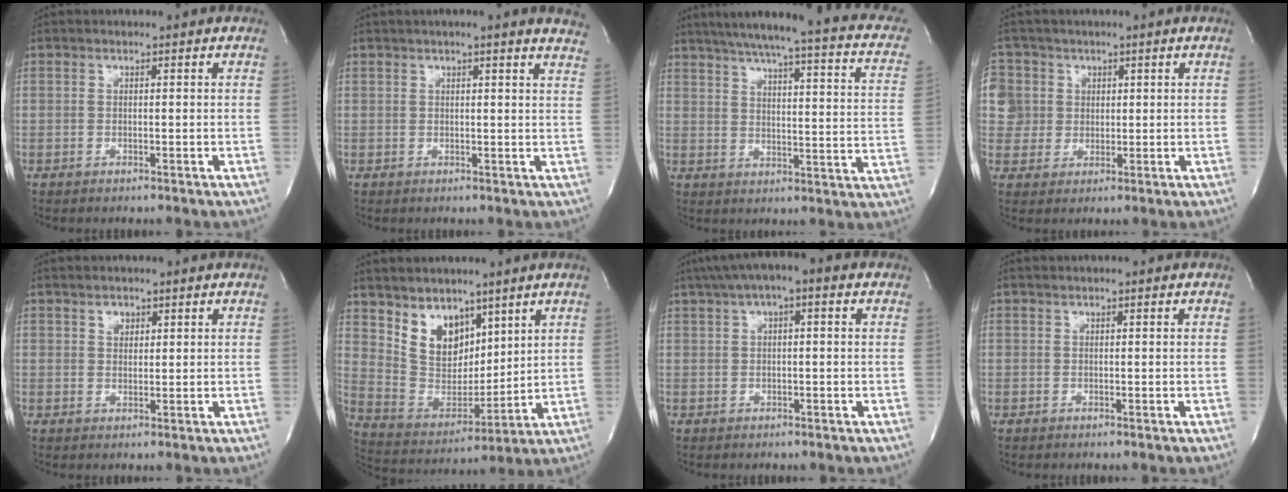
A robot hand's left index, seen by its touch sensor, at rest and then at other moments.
{"total": 9.3, "force": [7.9, 0.3, 5.0], "torque": [-0.061, -0.004, 0.070]}
{"total": 22.9, "force": [17.7, 2.8, 14.3], "torque": [-0.205, -0.015, 0.203]}
{"total": 6.6, "force": [1.5, 6.4, -0.2], "torque": [0.007, 0.015, 0.039]}
{"total": 1.3, "force": [0.7, 1.0, 0.5], "torque": [-0.009, -0.004, 0.009]}
{"total": 9.6, "force": [6.0, 6.0, 4.6], "torque": [-0.097, 0.007, 0.129]}
{"total": 6.7, "force": [3.1, 1.8, 5.7], "torque": [-0.103, 0.031, 0.042]}
{"total": 0.0}